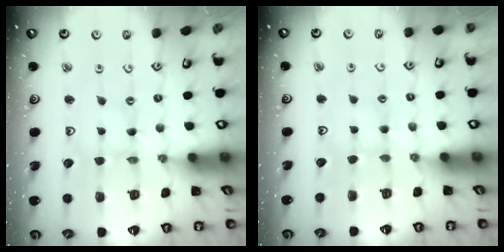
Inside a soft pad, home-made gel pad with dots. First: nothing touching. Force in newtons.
{"total": 2.8, "press": 2.8, "slide": 0.5}